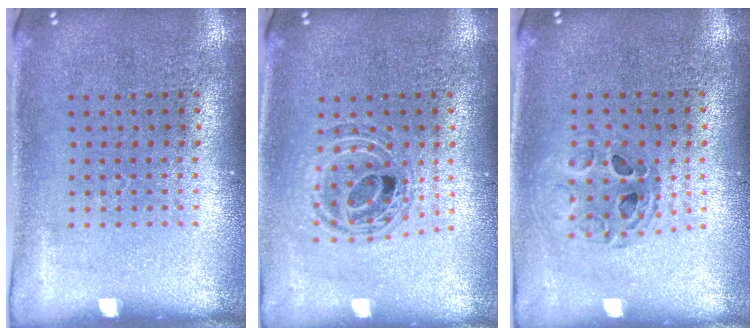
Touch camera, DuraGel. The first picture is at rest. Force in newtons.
{"total": 0.9, "press": 0.9, "slide": 0.2}
{"total": 0.8, "press": 0.8, "slide": 0.0}